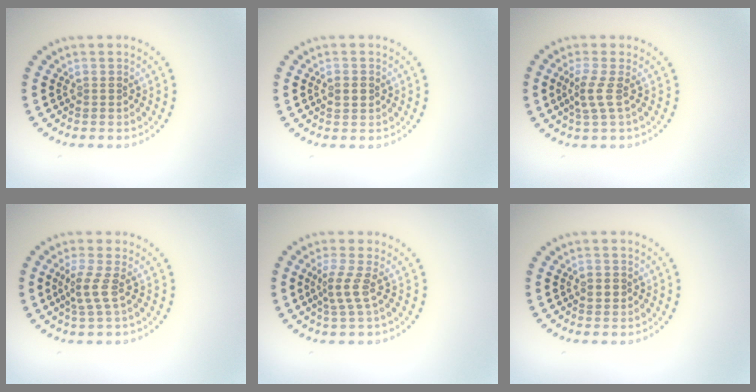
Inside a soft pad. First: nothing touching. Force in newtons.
{"total": 1.1, "press": 1.1, "slide": 0.1}
{"total": 2.1, "press": 1.5, "slide": 1.4}
{"total": 2.1, "press": 1.5, "slide": 1.5}
{"total": 2.2, "press": 1.6, "slide": 1.6}
{"total": 1.2, "press": 1.2, "slide": 0.2}